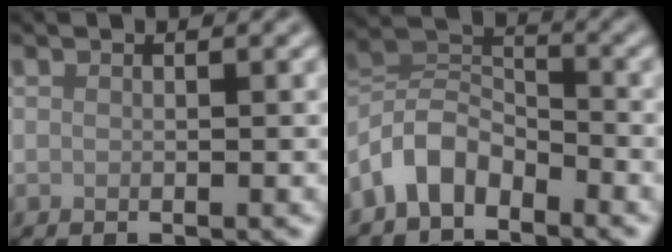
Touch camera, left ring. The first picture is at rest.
{"total": 5.1, "force": [-3.4, 2.9, 2.4], "torque": [-0.046, 0.009, -0.080]}